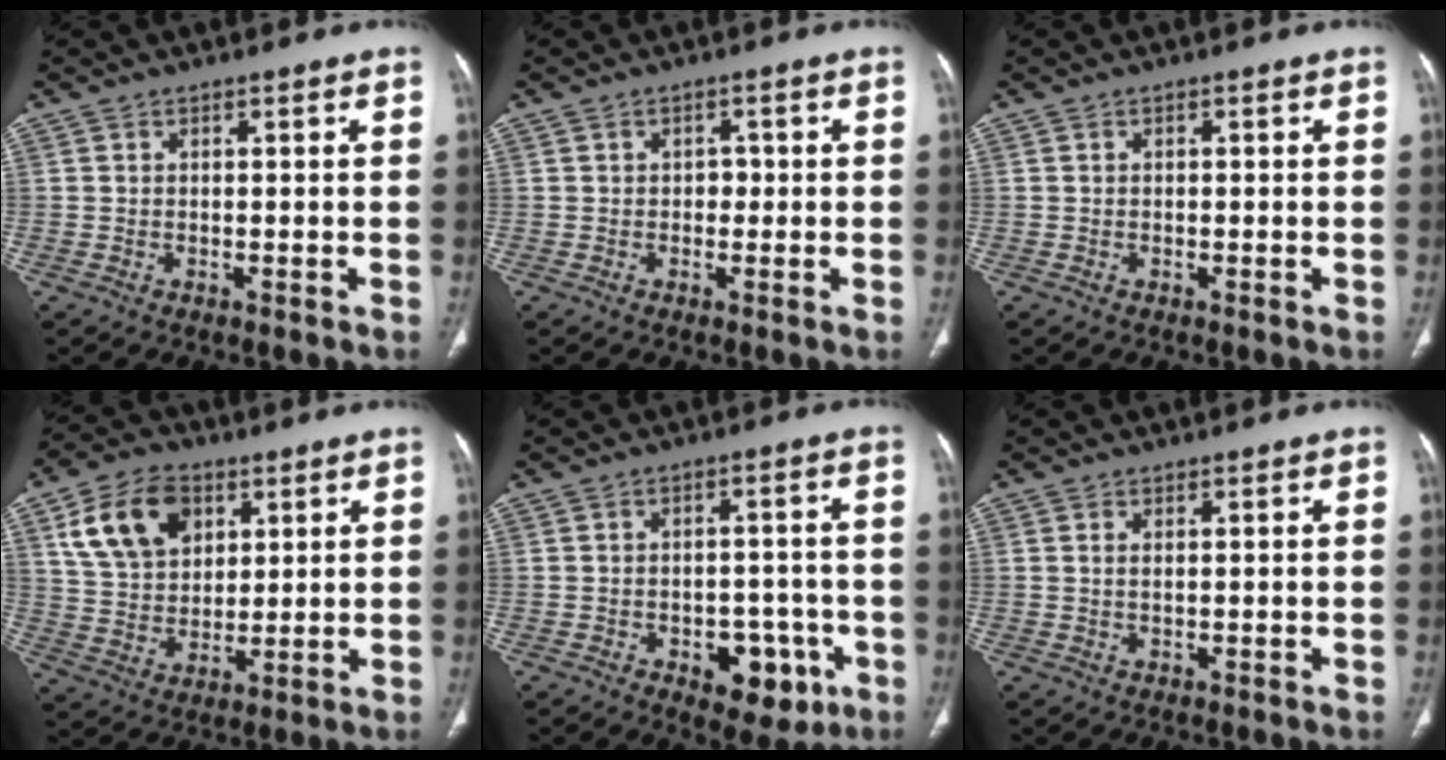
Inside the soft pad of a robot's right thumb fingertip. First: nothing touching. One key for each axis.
{"total": 1.7, "fx": -0.1, "fy": 1.4, "fz": 1.0, "tx": -0.003, "ty": 0.005, "tz": -0.005}
{"total": 0.0}
{"total": 14.2, "fx": 5.9, "fy": 9.8, "fz": 8.5, "tx": -0.127, "ty": -0.009, "tz": 0.112}
{"total": 9.4, "fx": -3.8, "fy": 5.7, "fz": 6.4, "tx": -0.049, "ty": 0.022, "tz": -0.040}
{"total": 0.8, "fx": 0.2, "fy": 0.3, "fz": 0.7, "tx": -0.019, "ty": 0.003, "tz": 0.007}